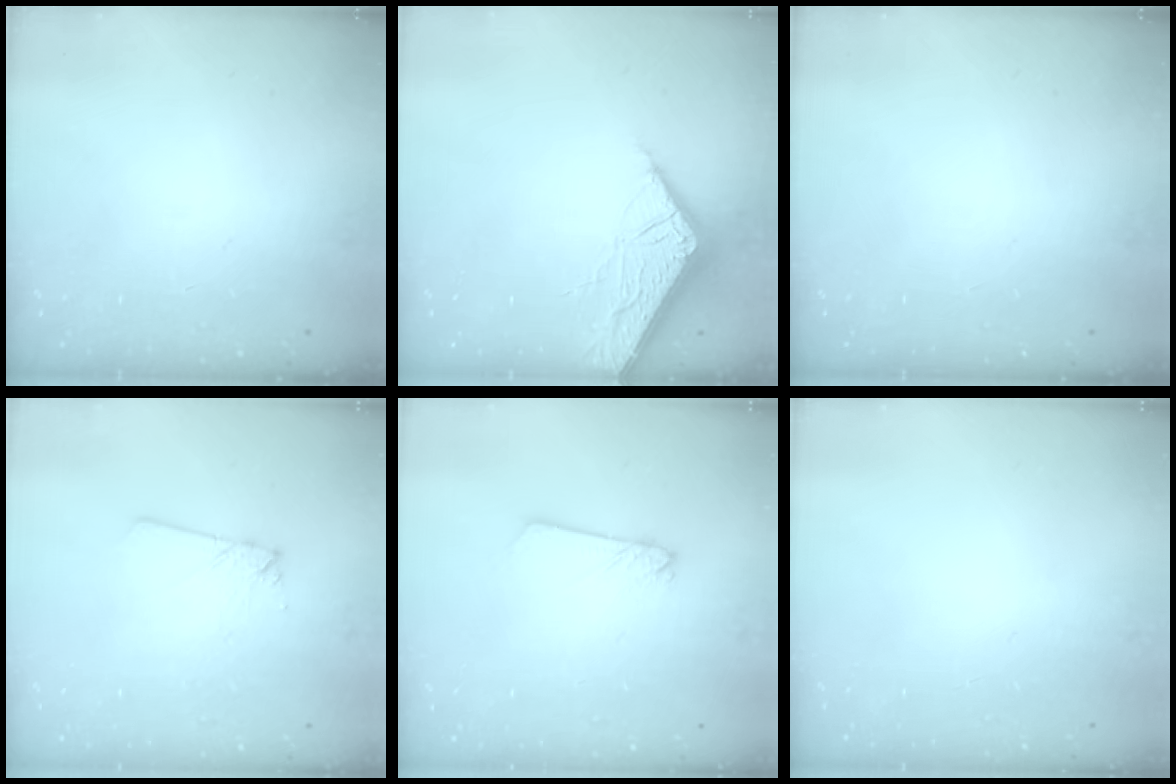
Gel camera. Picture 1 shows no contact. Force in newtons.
{"total": 6.8, "press": 6.8, "slide": 0.7}
{"total": 0.0}
{"total": 3.5, "press": 3.5, "slide": 0.4}
{"total": 2.2, "press": 2.2, "slide": 0.1}
{"total": 0.7, "press": 0.3, "slide": 0.7}